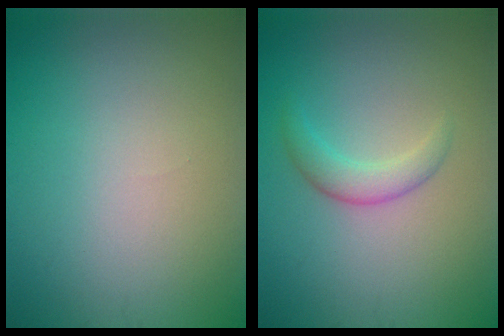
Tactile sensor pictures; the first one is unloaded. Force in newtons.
{"total": 2.2, "press": 2.2, "slide": 0.1}